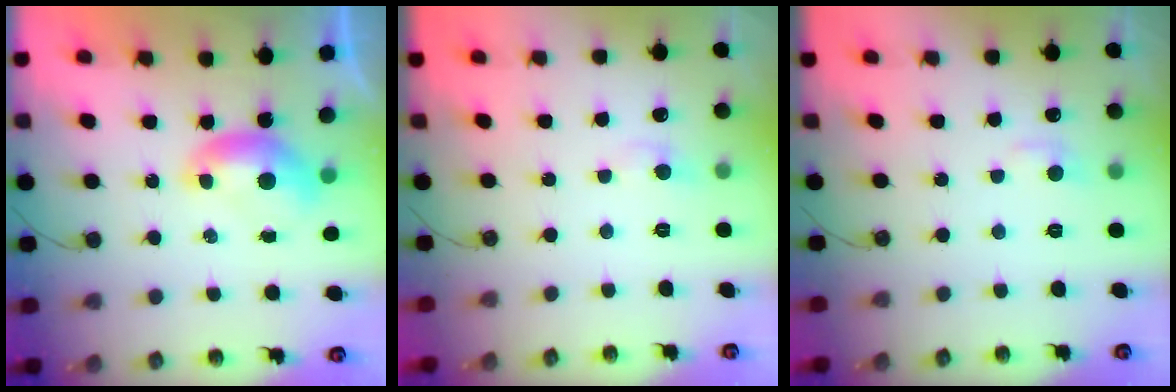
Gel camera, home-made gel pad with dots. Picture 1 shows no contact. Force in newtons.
{"total": 1.9, "press": 1.7, "slide": 0.8}
{"total": 1.1, "press": 0.9, "slide": 0.7}